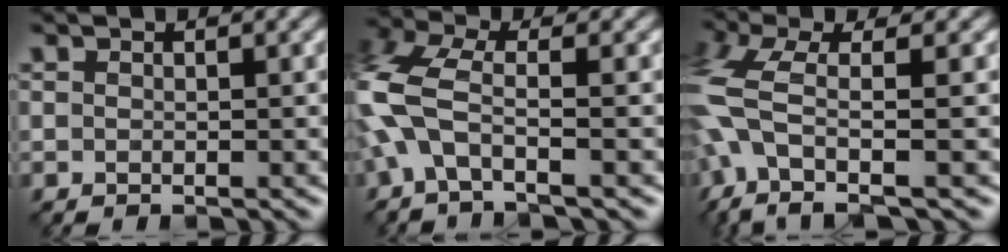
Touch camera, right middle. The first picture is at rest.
{"total": 7.3, "force": [-1.6, 3.5, 6.2], "torque": [-0.164, 0.016, -0.048]}
{"total": 7.6, "force": [-2.2, 3.2, 6.6], "torque": [-0.162, 0.006, -0.048]}